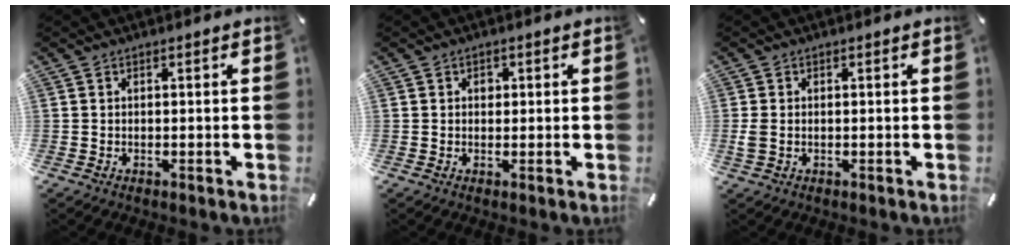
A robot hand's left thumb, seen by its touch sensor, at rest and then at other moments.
{"total": 1.4, "force": [0.2, 1.2, 0.6], "torque": [0.002, -0.001, 0.000]}
{"total": 1.7, "force": [-0.1, 1.2, 1.2], "torque": [-0.017, 0.000, -0.004]}